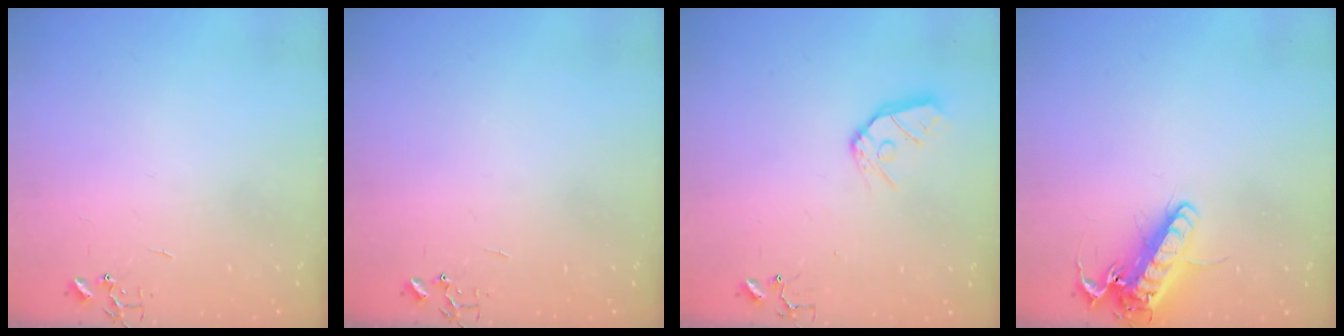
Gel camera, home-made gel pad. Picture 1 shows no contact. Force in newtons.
{"total": 0.0}
{"total": 9.7, "press": 9.7, "slide": 0.9}
{"total": 16.2, "press": 16.0, "slide": 2.5}